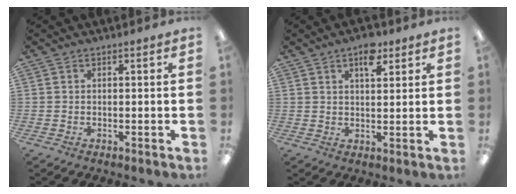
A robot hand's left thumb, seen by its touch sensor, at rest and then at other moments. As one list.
[{"total": 6.3, "force": [3.9, 2.8, 4.0], "torque": [-0.056, -0.014, 0.063]}]